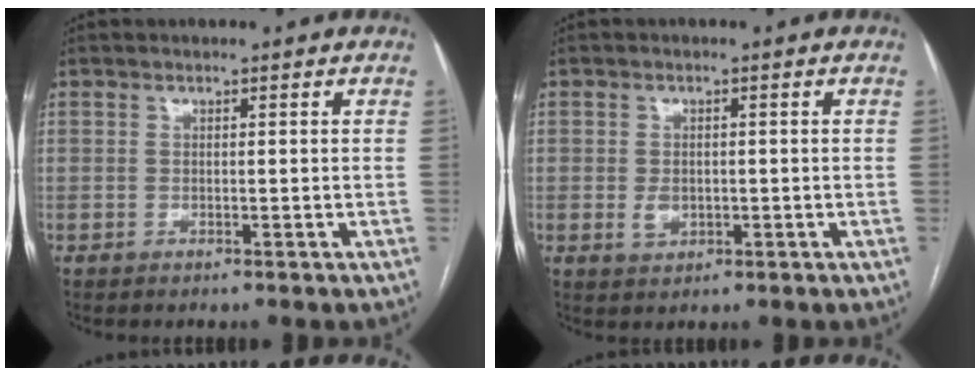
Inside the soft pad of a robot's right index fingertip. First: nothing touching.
{"total": 2.8, "force": [-0.4, 2.0, 1.9], "torque": [-0.035, 0.000, 0.000]}